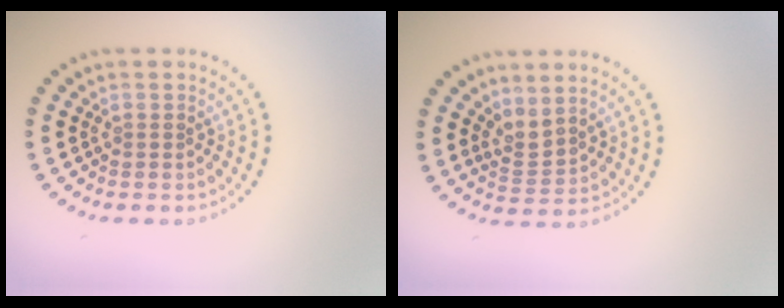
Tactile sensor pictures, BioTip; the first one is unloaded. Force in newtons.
{"total": 2.2, "press": 1.5, "slide": 1.6}